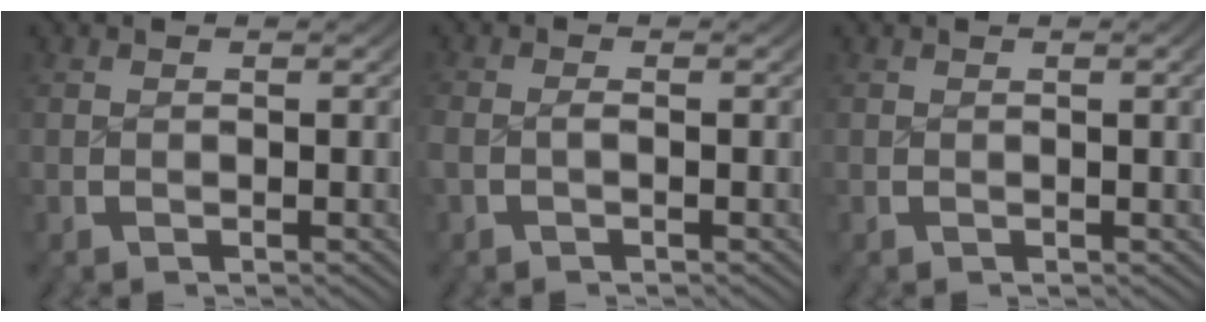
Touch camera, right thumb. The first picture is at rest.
{"total": 1.7, "force": [-0.4, 1.1, 1.2], "torque": [-0.042, -0.003, -0.003]}
{"total": 1.0, "force": [0.2, -0.1, 1.0], "torque": [-0.017, 0.004, 0.007]}